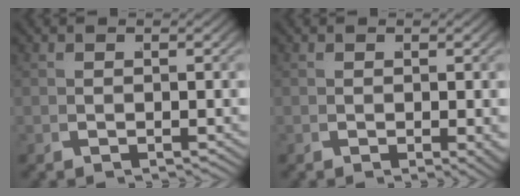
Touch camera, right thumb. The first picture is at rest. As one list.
[{"total": 1.4, "force": [-0.1, 0.6, 1.3], "torque": [-0.016, -0.004, 0.000]}]